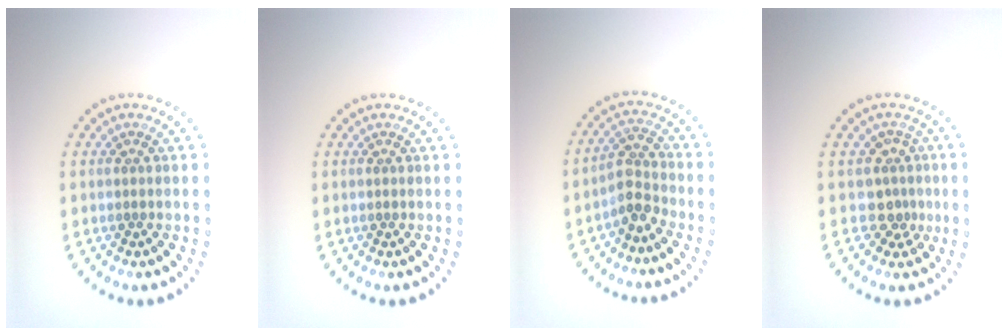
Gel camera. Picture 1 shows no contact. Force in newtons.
{"total": 0.0}
{"total": 2.5, "press": 2.0, "slide": 1.6}
{"total": 2.4, "press": 1.8, "slide": 1.6}